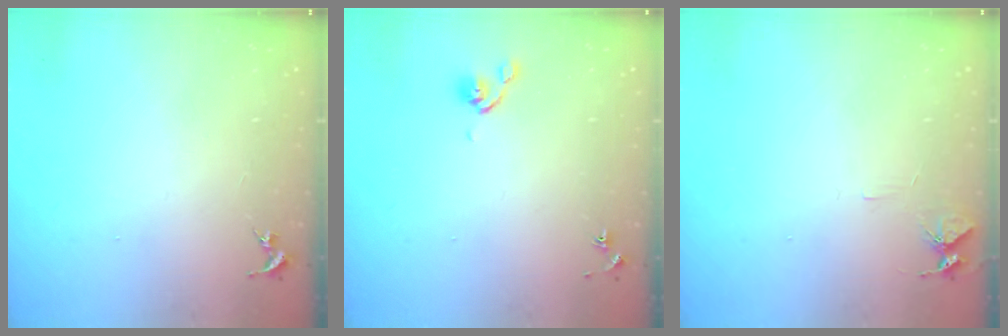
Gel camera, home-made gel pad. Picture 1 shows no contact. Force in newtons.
{"total": 4.8, "press": 4.7, "slide": 1.1}
{"total": 5.4, "press": 5.4, "slide": 0.6}